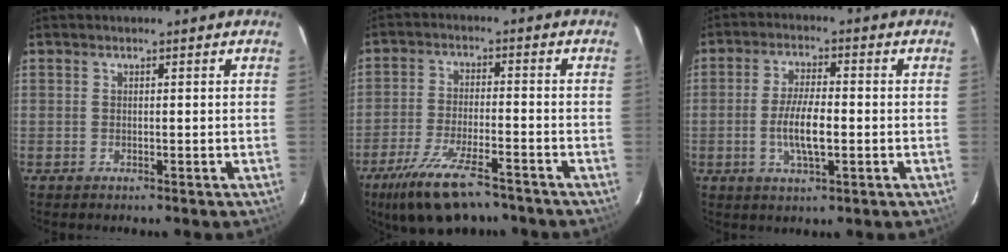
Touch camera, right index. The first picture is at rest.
{"total": 13.2, "force": [-9.8, 4.0, 7.9], "torque": [-0.174, -0.027, -0.168]}
{"total": 7.4, "force": [-1.5, 2.1, 6.9], "torque": [-0.137, -0.001, -0.028]}